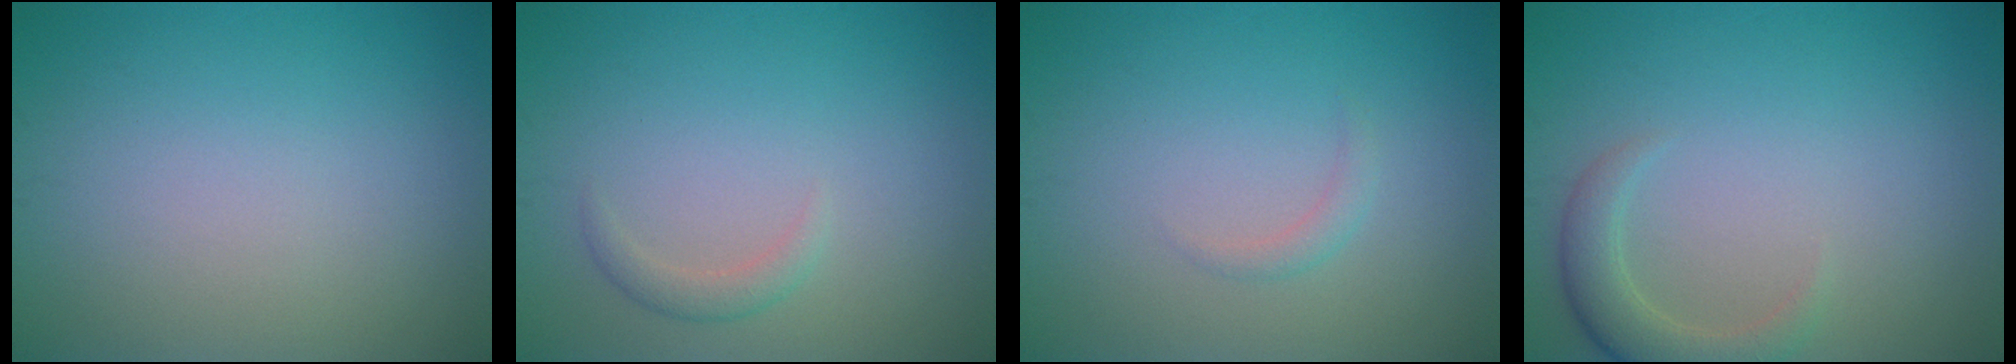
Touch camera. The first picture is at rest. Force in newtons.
{"total": 1.2, "press": 1.2, "slide": 0.0}
{"total": 0.9, "press": 0.9, "slide": 0.1}
{"total": 2.9, "press": 2.8, "slide": 0.3}